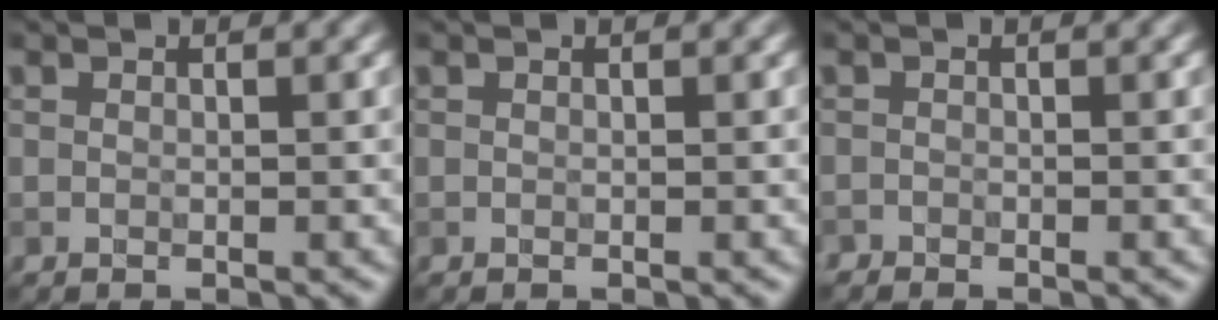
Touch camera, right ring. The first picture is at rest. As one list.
[{"total": 0.0}, {"total": 0.7, "force": [-0.7, 0.2, -0.1], "torque": [0.006, -0.002, -0.015]}]